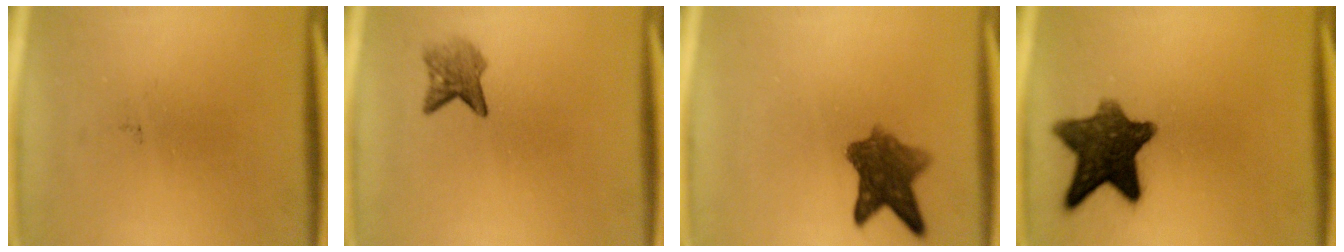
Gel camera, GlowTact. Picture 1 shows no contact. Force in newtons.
{"total": 2.9}
{"total": 7.2}
{"total": 11.3}